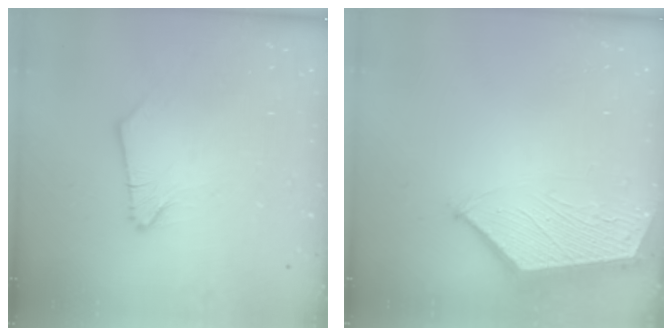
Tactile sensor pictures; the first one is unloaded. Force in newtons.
{"total": 3.6, "press": 3.5, "slide": 0.5}